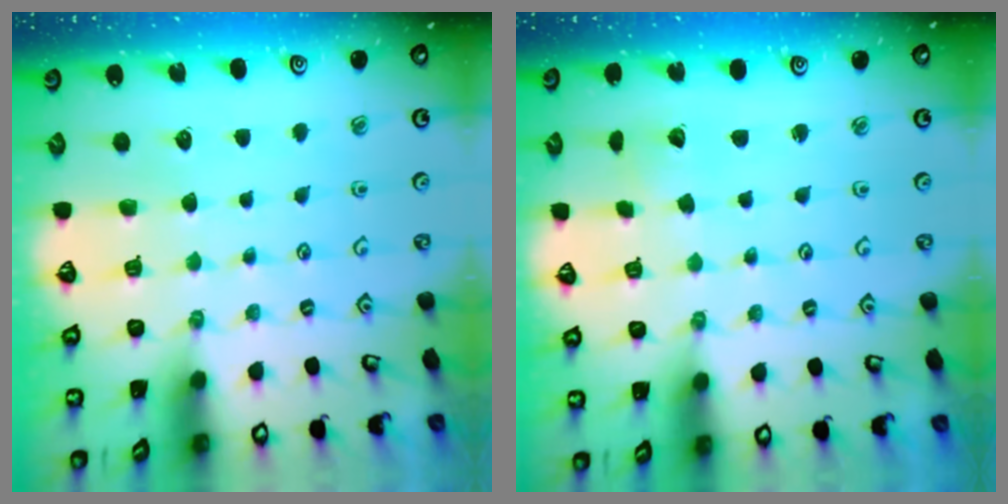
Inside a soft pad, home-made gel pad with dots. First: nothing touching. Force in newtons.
{"total": 2.4, "press": 2.4, "slide": 0.2}